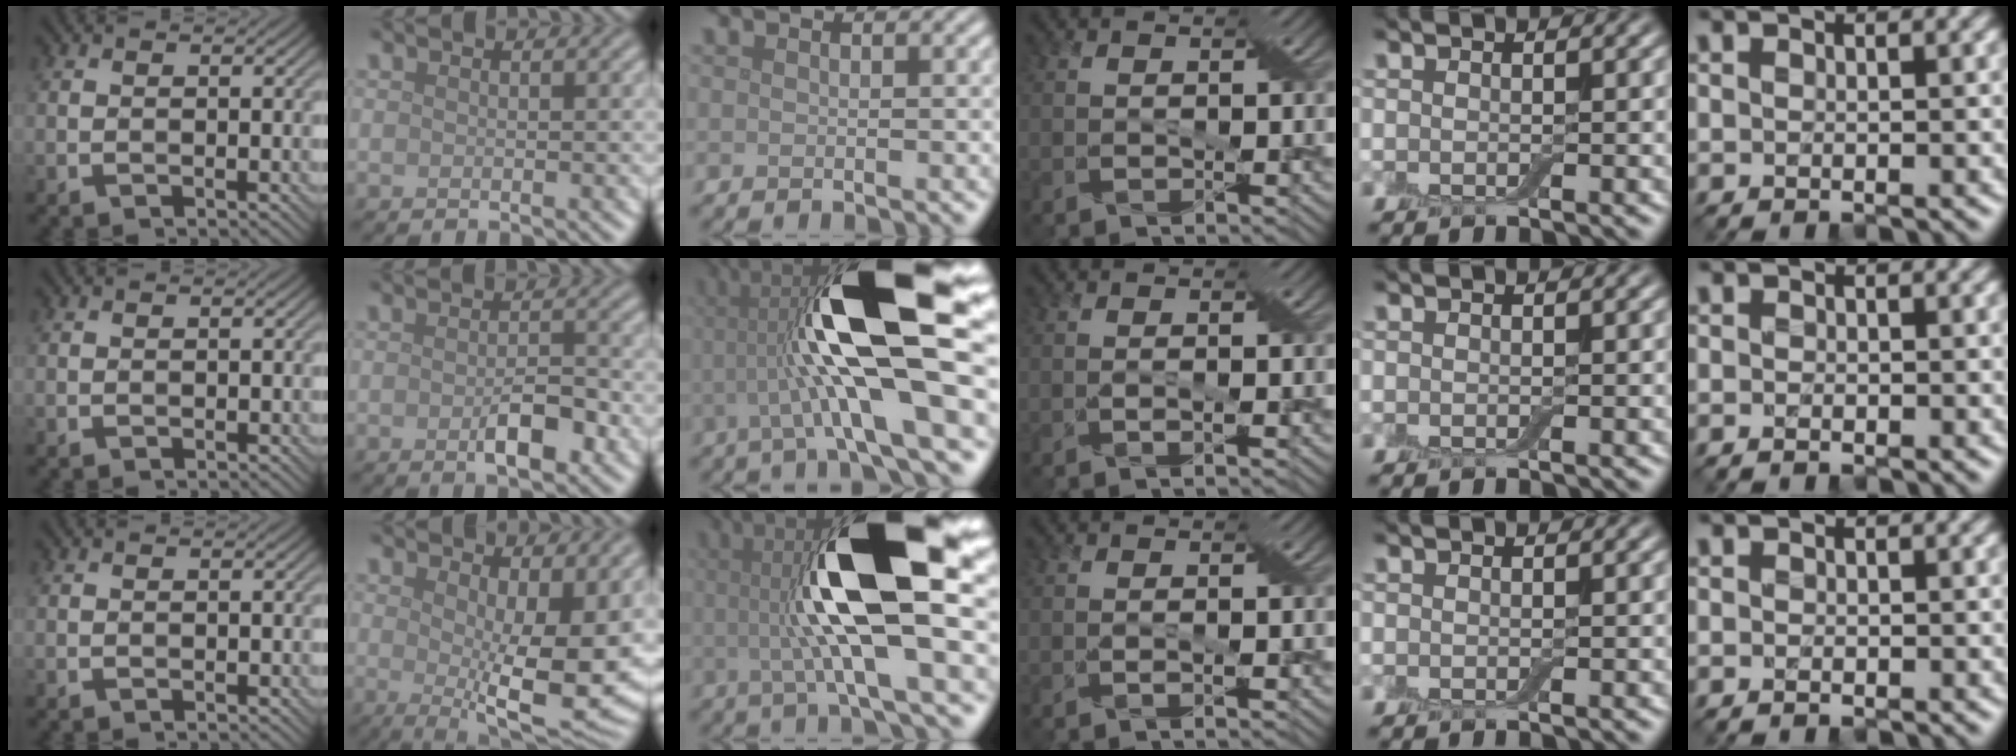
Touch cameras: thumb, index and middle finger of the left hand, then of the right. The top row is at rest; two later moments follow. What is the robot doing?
{"motion": "cut", "object": "aluminum foil"}